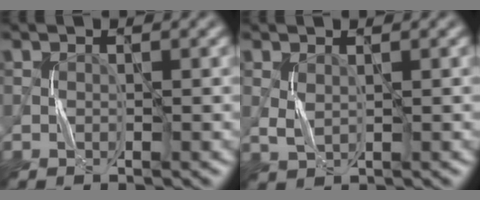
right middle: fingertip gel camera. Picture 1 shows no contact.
{"total": 0.9, "force": [0.6, 0.3, 0.7], "torque": [-0.026, -0.002, 0.019]}